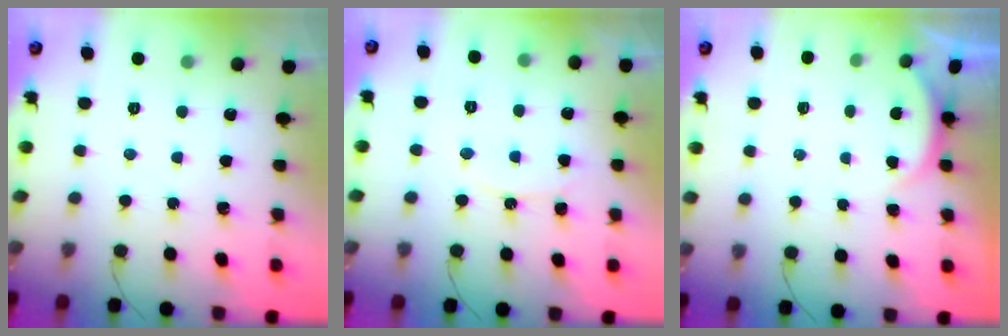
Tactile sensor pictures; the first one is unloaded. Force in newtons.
{"total": 7.7, "press": 7.6, "slide": 0.9}
{"total": 1.6, "press": 1.5, "slide": 0.6}